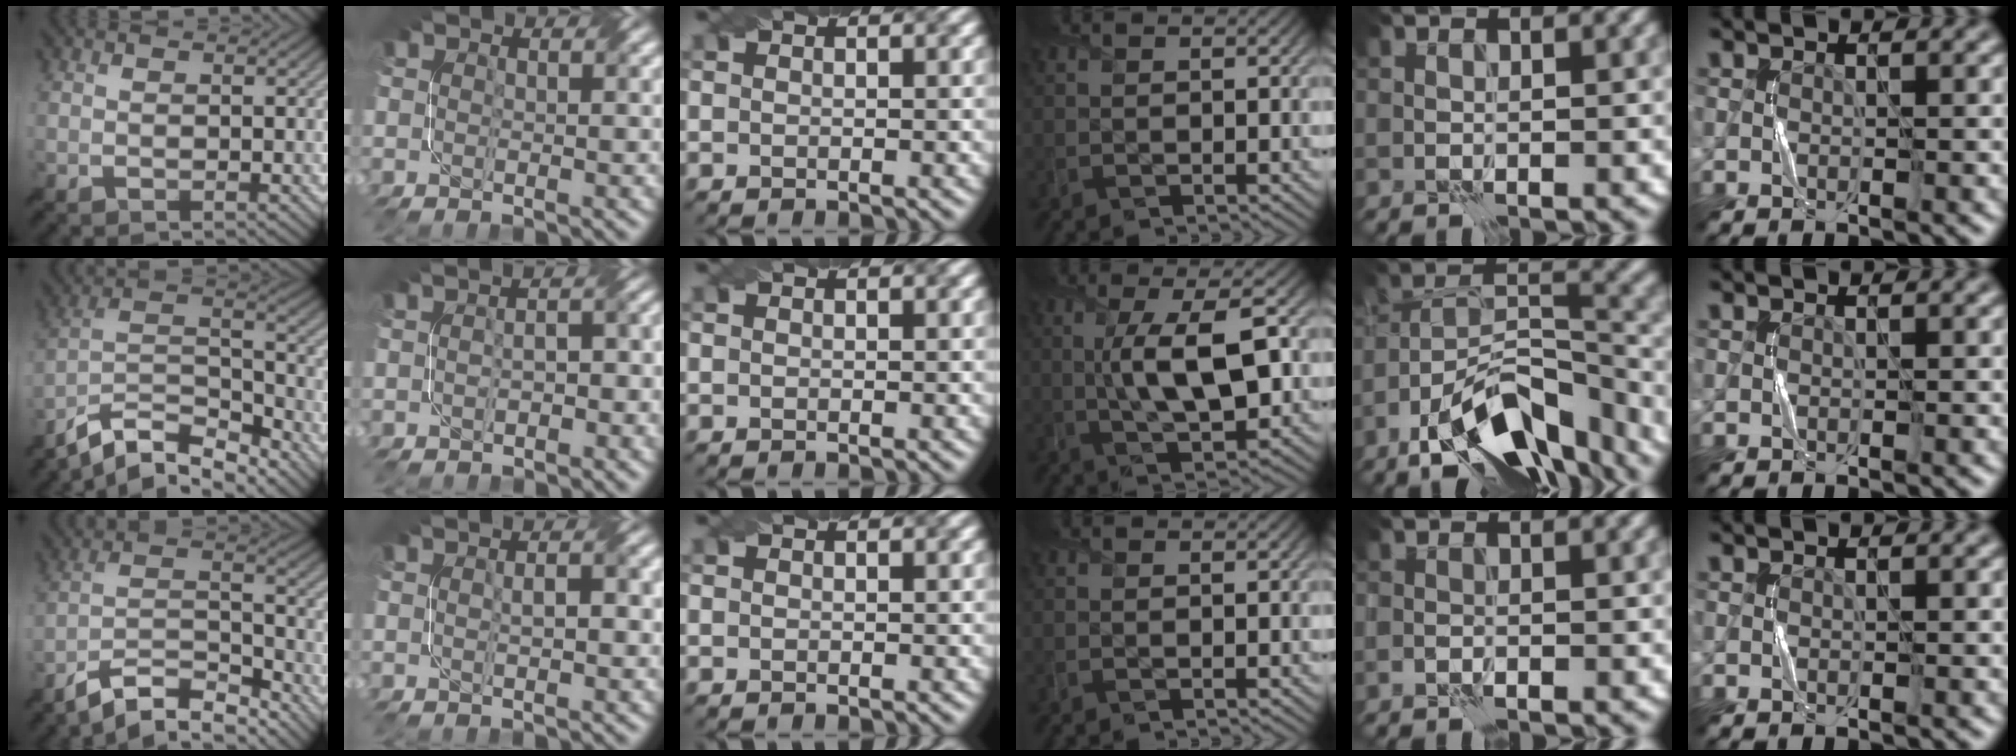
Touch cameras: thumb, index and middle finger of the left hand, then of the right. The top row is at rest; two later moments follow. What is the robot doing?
{"motion": "twist", "object": "screw"}